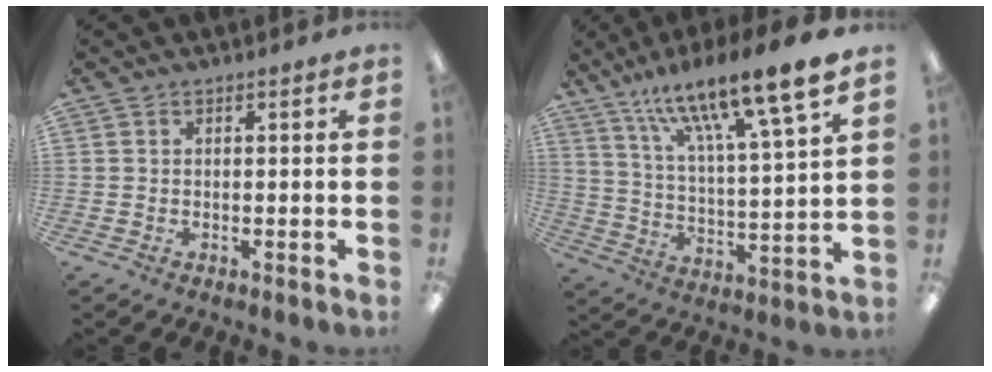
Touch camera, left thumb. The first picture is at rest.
{"total": 16.5, "force": [13.1, 2.1, 9.7], "torque": [-0.167, -0.092, 0.213]}